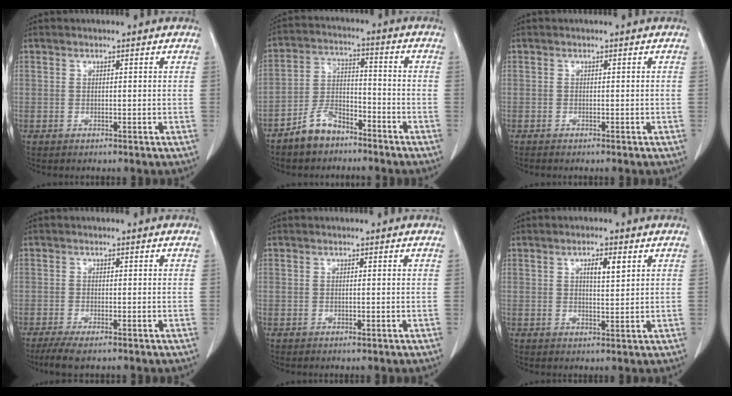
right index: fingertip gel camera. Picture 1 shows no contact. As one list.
[{"total": 6.9, "force": [-5.3, 3.4, 2.8], "torque": [-0.062, 0.009, -0.098]}, {"total": 0.8, "force": [-0.7, 0.1, 0.4], "torque": [-0.011, -0.002, -0.009]}, {"total": 4.3, "force": [-3.2, 0.9, 2.8], "torque": [-0.051, -0.011, -0.050]}, {"total": 0.5, "force": [-0.1, 0.1, 0.5], "torque": [-0.010, -0.003, 0.001]}, {"total": 3.6, "force": [1.5, 0.9, 3.1], "torque": [-0.053, 0.000, 0.024]}]